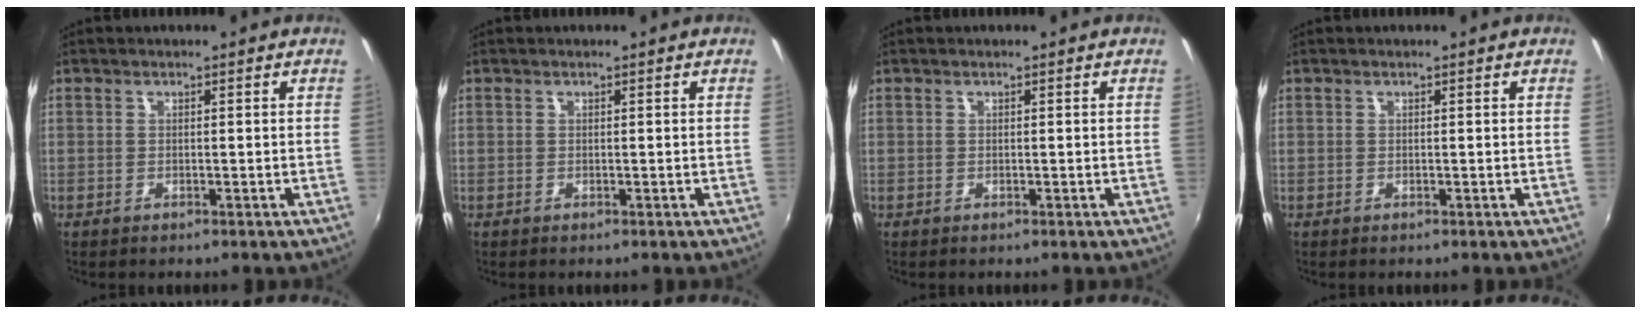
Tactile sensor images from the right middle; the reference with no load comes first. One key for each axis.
{"total": 0.0}
{"total": 0.0}
{"total": 0.0}